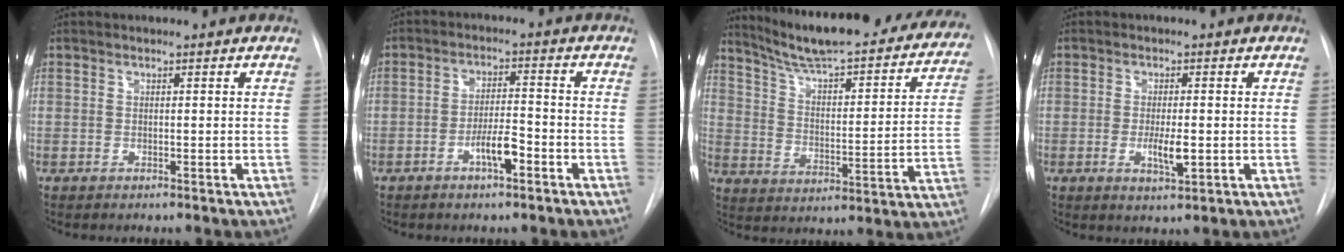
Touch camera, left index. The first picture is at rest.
{"total": 5.4, "force": [-4.0, 0.7, 3.5], "torque": [-0.066, 0.000, -0.066]}
{"total": 28.3, "force": [24.2, 5.0, 13.7], "torque": [-0.201, -0.052, 0.313]}
{"total": 4.0, "force": [-2.2, 0.7, 3.3], "torque": [-0.061, -0.010, -0.031]}